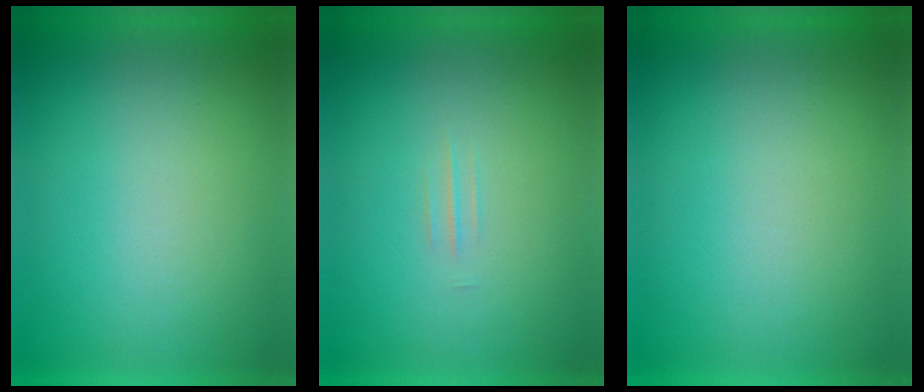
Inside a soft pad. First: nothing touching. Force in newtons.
{"total": 1.3}
{"total": 1.2}